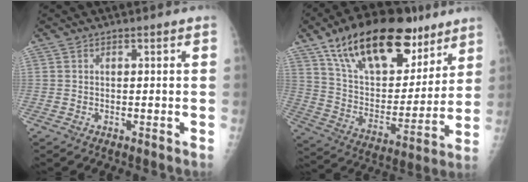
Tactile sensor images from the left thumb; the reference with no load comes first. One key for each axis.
{"total": 27.8, "fx": 17.1, "fy": 13.4, "fz": 17.5, "tx": -0.249, "ty": -0.034, "tz": 0.286}